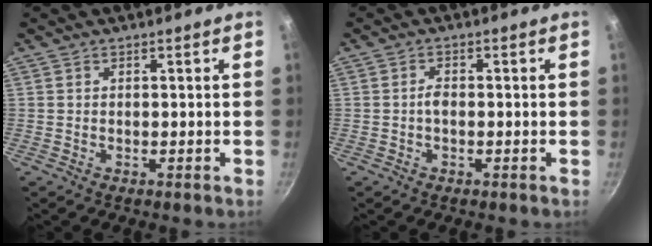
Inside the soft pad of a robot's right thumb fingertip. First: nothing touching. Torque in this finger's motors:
{"motor_torque": [0.58, 0.67, 0.46, 0.02, 0.01]}